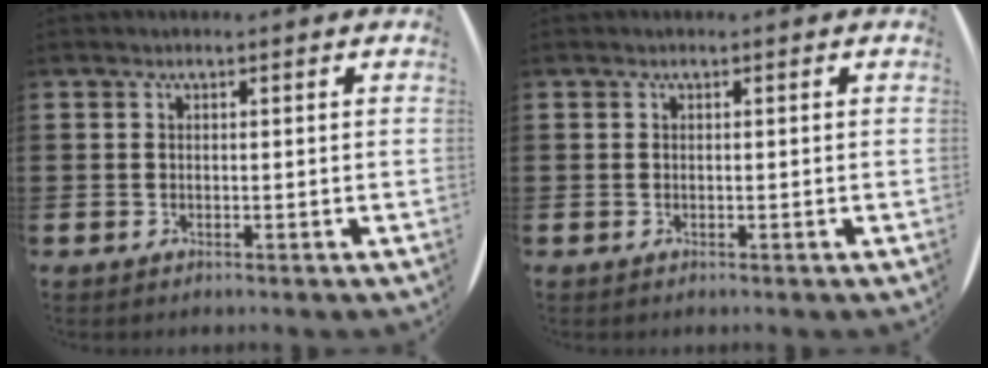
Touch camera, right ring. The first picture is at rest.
{"total": 0.0}